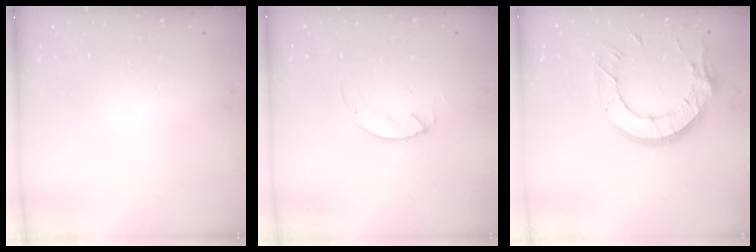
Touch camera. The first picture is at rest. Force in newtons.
{"total": 2.1, "press": 2.1, "slide": 0.2}
{"total": 15.9, "press": 15.9, "slide": 1.0}